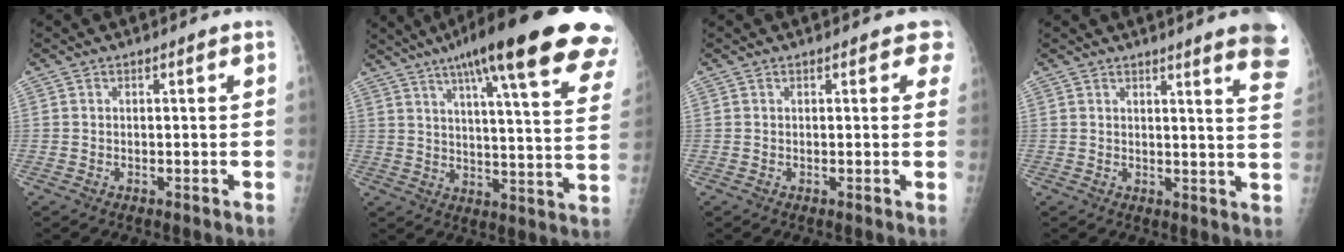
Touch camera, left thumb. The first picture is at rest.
{"total": 29.2, "force": [18.8, 5.1, 21.8], "torque": [-0.272, -0.034, 0.249]}
{"total": 2.0, "force": [1.4, 1.1, 1.0], "torque": [0.015, 0.000, 0.009]}
{"total": 11.2, "force": [8.0, 0.8, 7.8], "torque": [-0.072, -0.038, 0.073]}